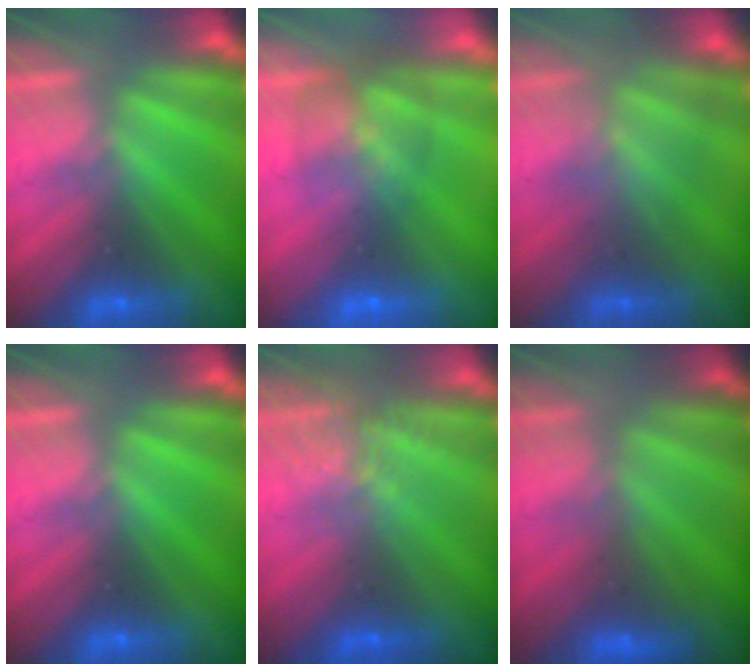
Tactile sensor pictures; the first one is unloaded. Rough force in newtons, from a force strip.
{"total": 6.9}
{"total": 3.3}
{"total": 0.0}
{"total": 2.8}
{"total": 2.9}